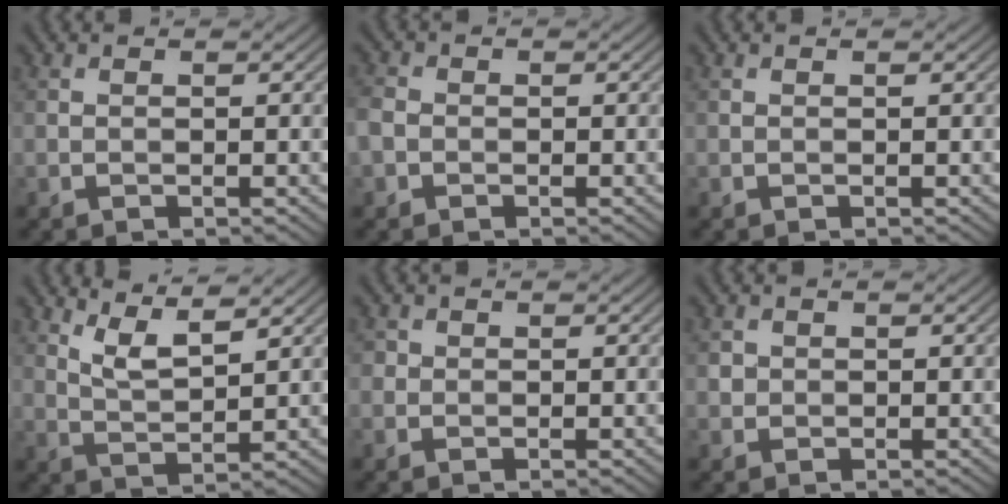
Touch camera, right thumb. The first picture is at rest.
{"total": 2.7, "force": [-0.8, 2.3, 1.2], "torque": [-0.033, 0.000, -0.024]}
{"total": 0.0}
{"total": 4.7, "force": [3.3, 1.0, 3.2], "torque": [-0.073, -0.003, 0.070]}
{"total": 1.2, "force": [0.2, 1.2, 0.2], "torque": [0.000, -0.002, -0.002]}
{"total": 1.2, "force": [0.2, 1.2, 0.2], "torque": [-0.004, -0.004, 0.000]}